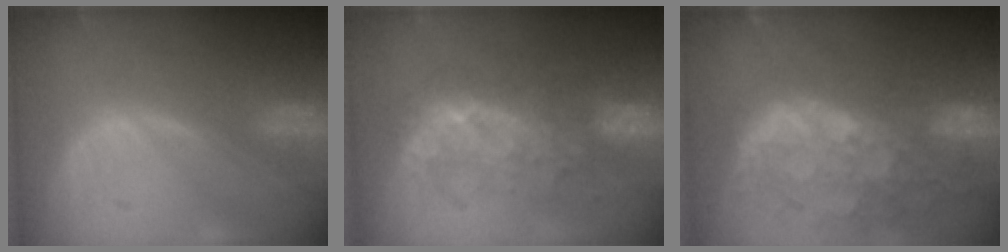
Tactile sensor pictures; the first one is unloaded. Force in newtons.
{"total": 8.1, "press": 7.8, "slide": 1.9}
{"total": 13.5, "press": 11.0, "slide": 7.8}